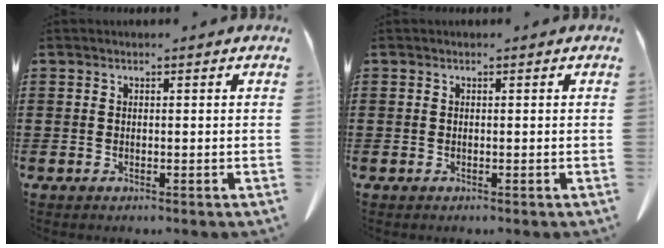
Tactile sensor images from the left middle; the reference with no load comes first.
{"total": 0.0}